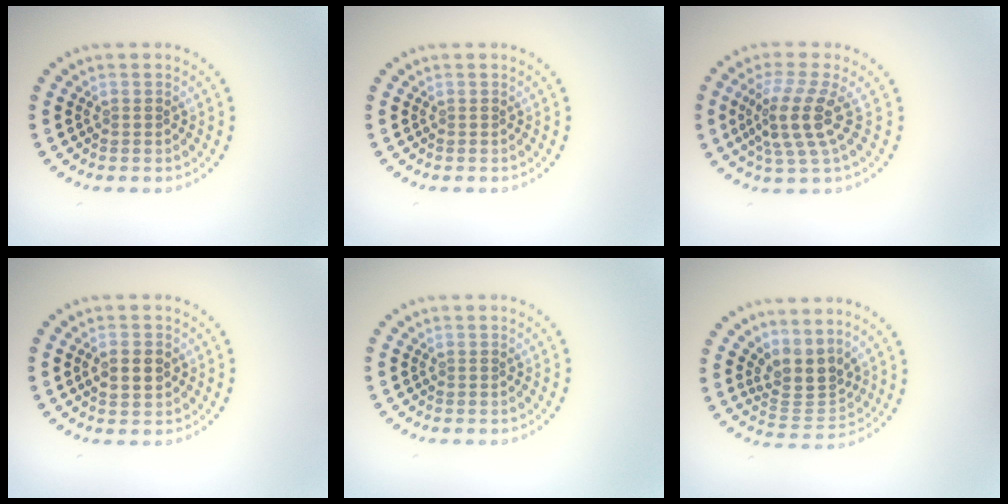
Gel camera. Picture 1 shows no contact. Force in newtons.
{"total": 0.0}
{"total": 4.1, "press": 3.1, "slide": 2.7}
{"total": 2.3, "press": 2.3, "slide": 0.1}
{"total": 0.0}
{"total": 3.4, "press": 2.6, "slide": 2.1}